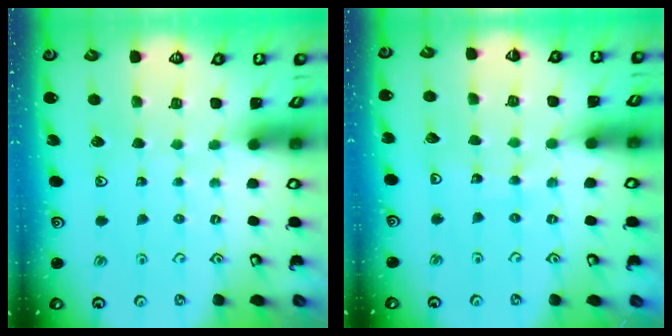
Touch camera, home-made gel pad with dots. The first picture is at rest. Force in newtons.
{"total": 7.1, "press": 7.1, "slide": 0.9}